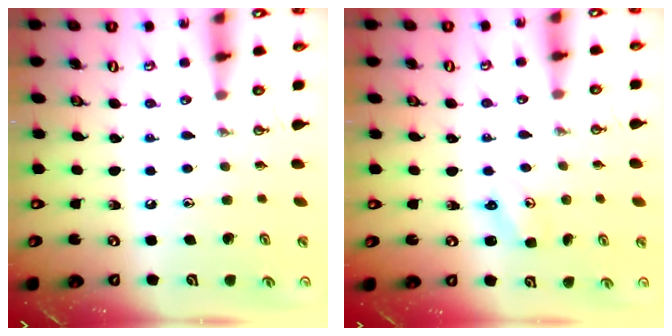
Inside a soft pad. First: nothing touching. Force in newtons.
{"total": 2.5, "press": 2.5, "slide": 0.3}